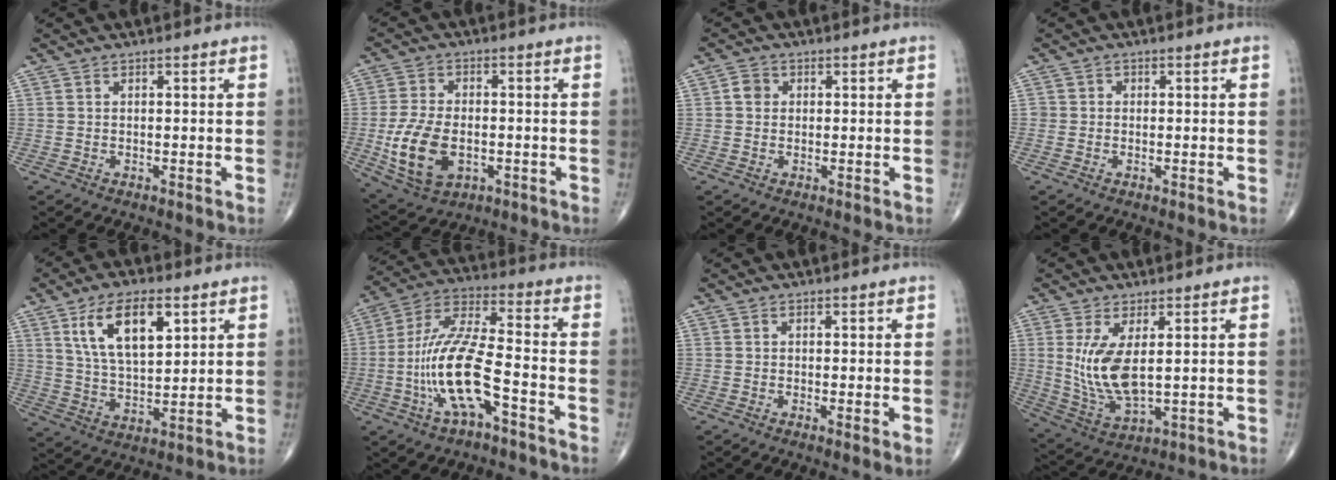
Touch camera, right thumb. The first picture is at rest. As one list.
[{"total": 12.1, "force": [-2.7, 7.4, 9.2], "torque": [-0.176, 0.001, -0.039]}, {"total": 2.4, "force": [0.2, 2.1, 1.0], "torque": [-0.007, 0.004, -0.001]}, {"total": 1.2, "force": [-0.2, 1.1, 0.1], "torque": [0.008, 0.005, -0.006]}, {"total": 13.0, "force": [5.6, 6.1, 10.0], "torque": [-0.160, -0.021, 0.110]}, {"total": 15.6, "force": [-5.2, 4.9, 13.8], "torque": [-0.282, 0.044, -0.098]}, {"total": 1.8, "force": [-0.1, 0.3, 1.8], "torque": [-0.033, -0.008, -0.006]}, {"total": 10.2, "force": [1.8, 4.4, 9.1], "torque": [-0.183, -0.022, 0.051]}]